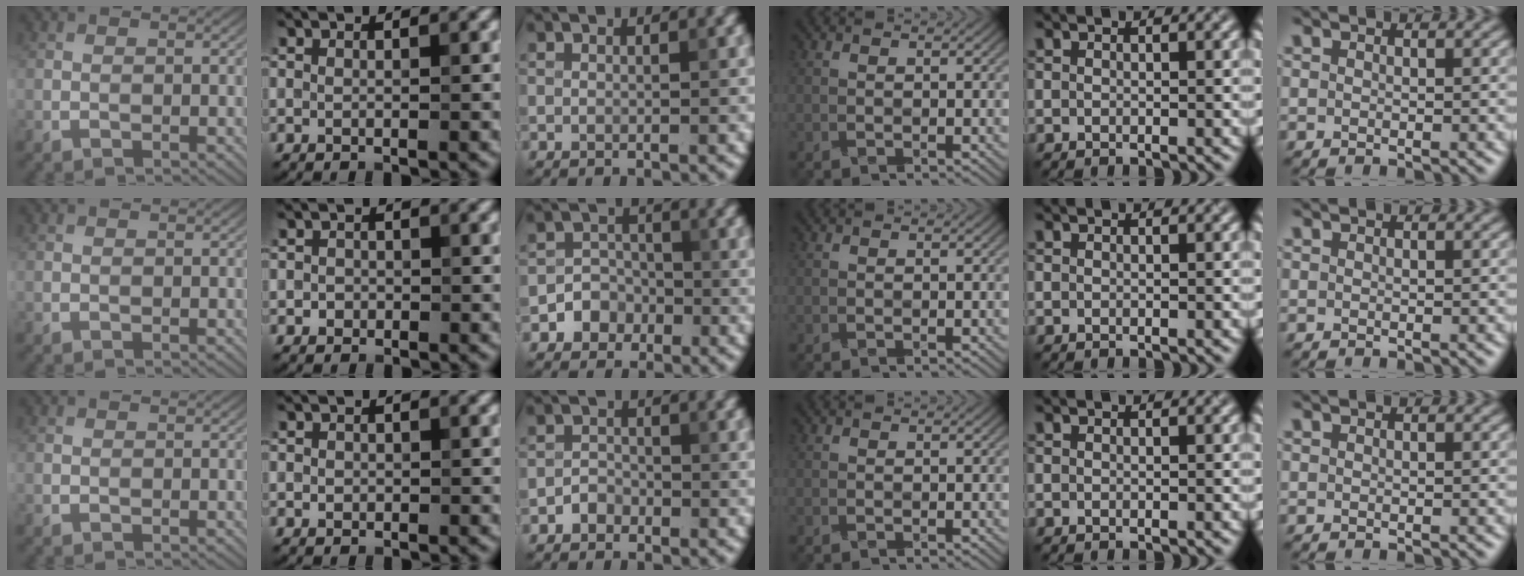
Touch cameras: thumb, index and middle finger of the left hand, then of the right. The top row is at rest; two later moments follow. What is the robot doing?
{"motion": "fold", "object": "origami paper"}